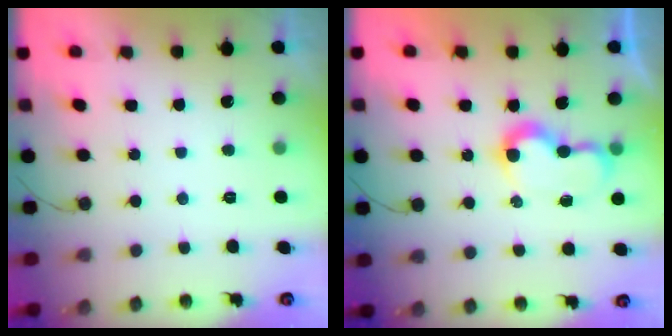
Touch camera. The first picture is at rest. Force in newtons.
{"total": 7.2, "press": 7.2, "slide": 0.7}